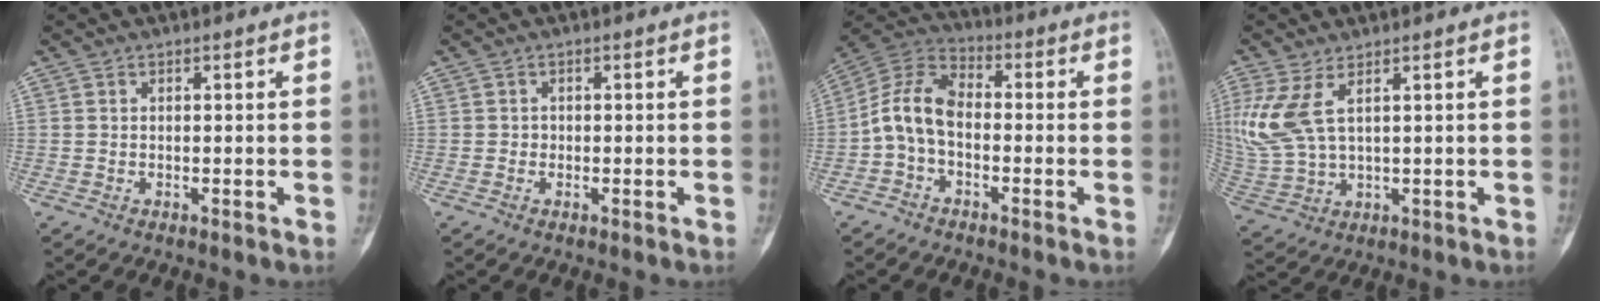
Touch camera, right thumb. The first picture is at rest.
{"total": 0.6, "force": [-0.1, 0.6, 0.1], "torque": [0.003, 0.004, -0.002]}
{"total": 9.2, "force": [-1.8, 5.9, 6.9], "torque": [-0.124, 0.032, -0.051]}
{"total": 9.3, "force": [3.8, 3.8, 7.6], "torque": [-0.190, -0.009, 0.090]}